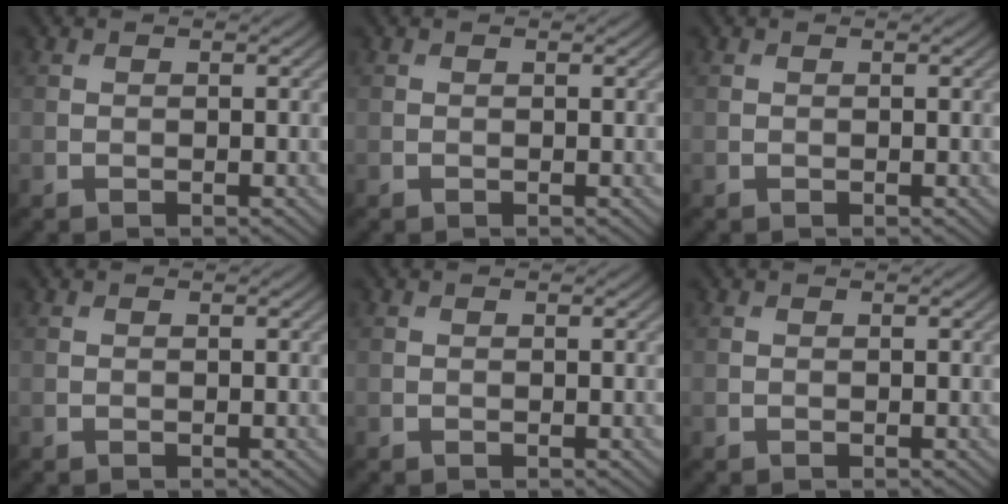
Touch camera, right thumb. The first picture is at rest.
{"total": 0.0}
{"total": 0.0}
{"total": 0.0}
{"total": 0.0}
{"total": 0.0}